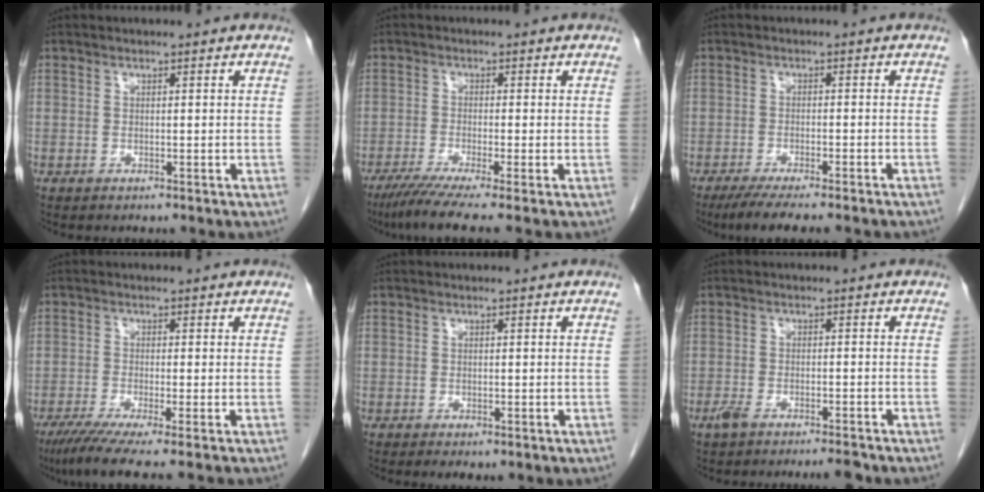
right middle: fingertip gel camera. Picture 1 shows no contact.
{"total": 6.9, "force": [-5.0, -0.8, 4.6], "torque": [-0.075, -0.022, -0.086]}
{"total": 9.3, "force": [-7.7, 0.6, 5.2], "torque": [-0.068, -0.018, -0.113]}
{"total": 7.2, "force": [-5.0, -0.2, 5.2], "torque": [-0.084, -0.020, -0.084]}
{"total": 2.1, "force": [-1.0, 0.9, 1.6], "torque": [-0.026, -0.004, -0.008]}
{"total": 4.3, "force": [-3.4, 0.8, 2.6], "torque": [-0.047, -0.002, -0.055]}